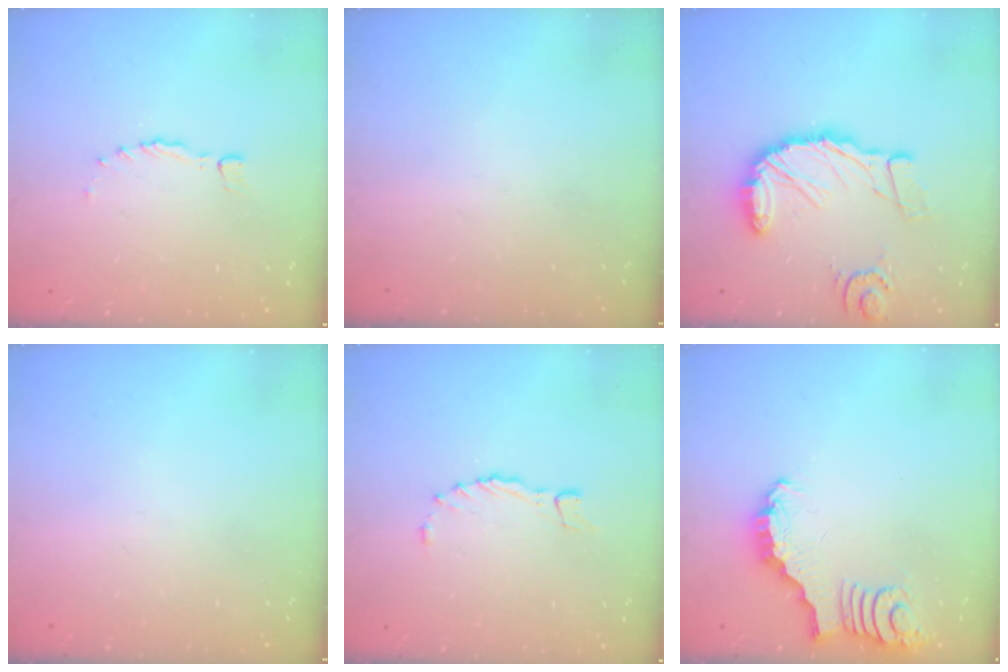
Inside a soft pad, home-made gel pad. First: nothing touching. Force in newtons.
{"total": 0.0}
{"total": 15.8, "press": 15.7, "slide": 2.1}
{"total": 0.0}
{"total": 1.8, "press": 1.7, "slide": 0.3}
{"total": 3.0, "press": 2.9, "slide": 0.3}